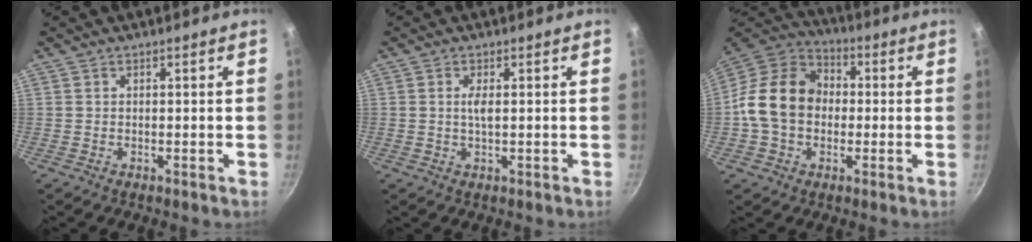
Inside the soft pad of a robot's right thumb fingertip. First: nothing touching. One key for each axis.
{"total": 2.0, "fx": 0.3, "fy": 0.5, "fz": 2.0, "tx": -0.042, "ty": 0.000, "tz": 0.007}
{"total": 15.7, "fx": -0.8, "fy": 12.3, "fz": 9.8, "tx": -0.141, "ty": 0.035, "tz": -0.033}